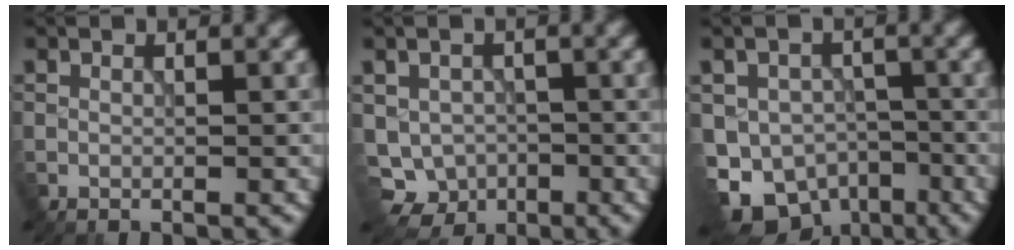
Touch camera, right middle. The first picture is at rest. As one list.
[{"total": 5.4, "force": [-2.3, 4.7, 1.6], "torque": [-0.014, -0.011, -0.033]}, {"total": 8.9, "force": [-5.3, 6.3, 3.4], "torque": [-0.061, -0.028, -0.077]}]